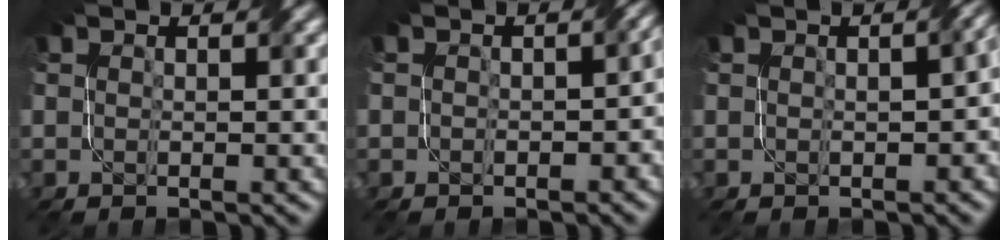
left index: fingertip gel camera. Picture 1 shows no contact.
{"total": 3.2, "force": [-0.3, 2.2, 2.3], "torque": [-0.010, -0.004, -0.002]}
{"total": 3.2, "force": [0.0, 1.6, 2.8], "torque": [-0.023, 0.002, 0.011]}